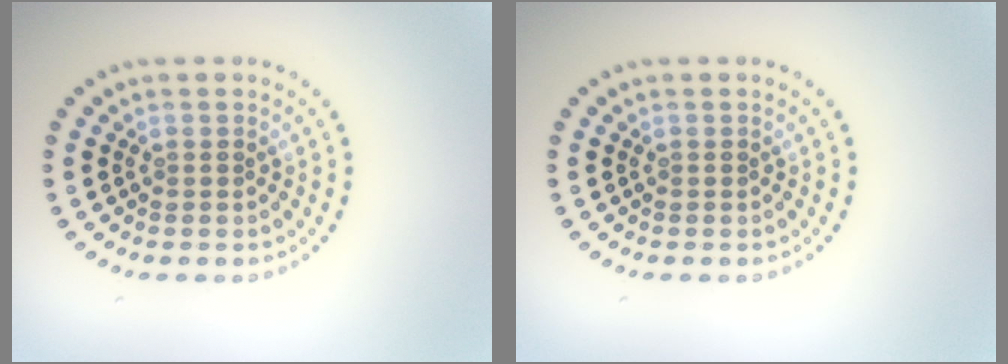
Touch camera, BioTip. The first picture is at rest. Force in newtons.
{"total": 0.0}